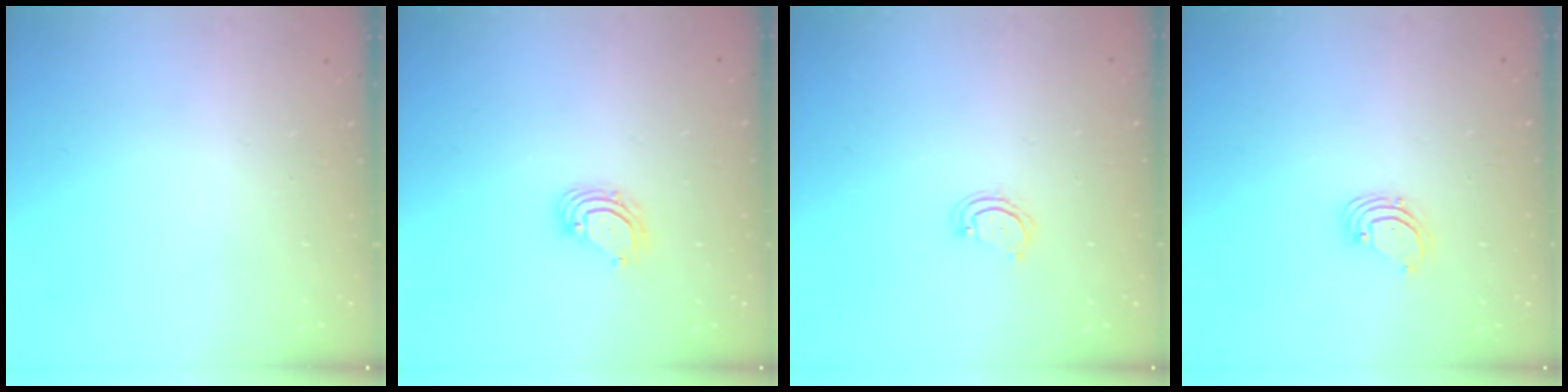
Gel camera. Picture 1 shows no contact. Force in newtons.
{"total": 4.0, "press": 4.0, "slide": 0.5}
{"total": 3.5, "press": 3.5, "slide": 0.3}
{"total": 1.5, "press": 1.5, "slide": 0.1}